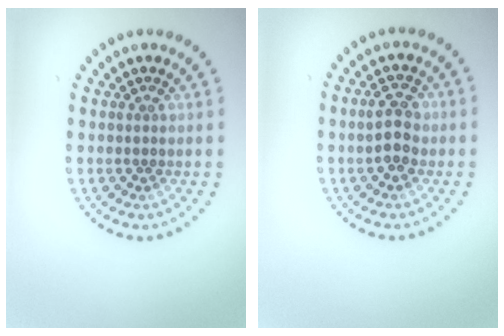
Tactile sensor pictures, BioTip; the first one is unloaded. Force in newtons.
{"total": 2.7, "press": 2.7, "slide": 0.2}